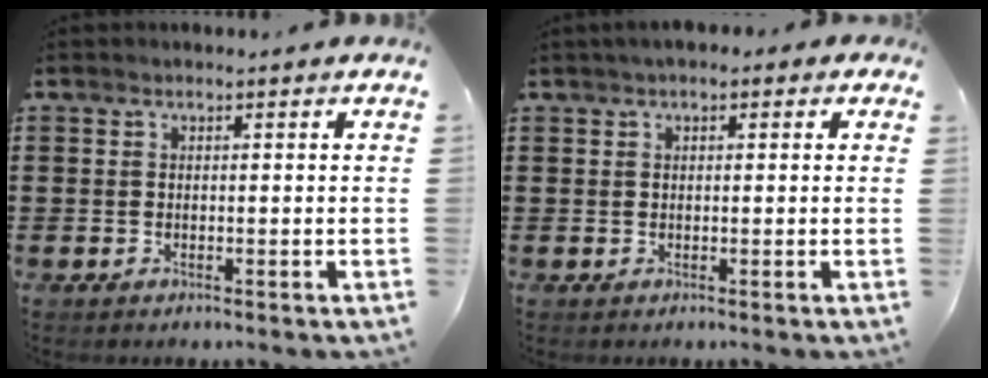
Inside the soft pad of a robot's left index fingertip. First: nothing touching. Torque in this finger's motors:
{"motor_torque": [1.67, -0.47, 1.06, 0.07]}